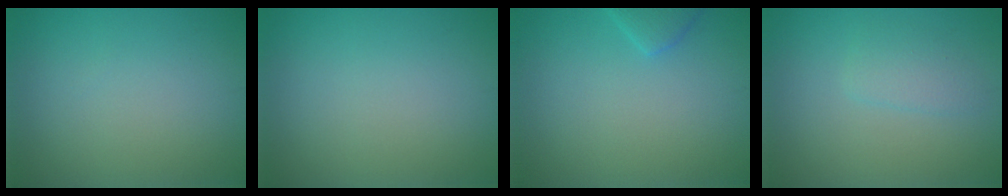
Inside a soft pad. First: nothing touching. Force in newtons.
{"total": 0.0}
{"total": 1.8, "press": 1.8, "slide": 0.1}
{"total": 1.6, "press": 1.6, "slide": 0.1}